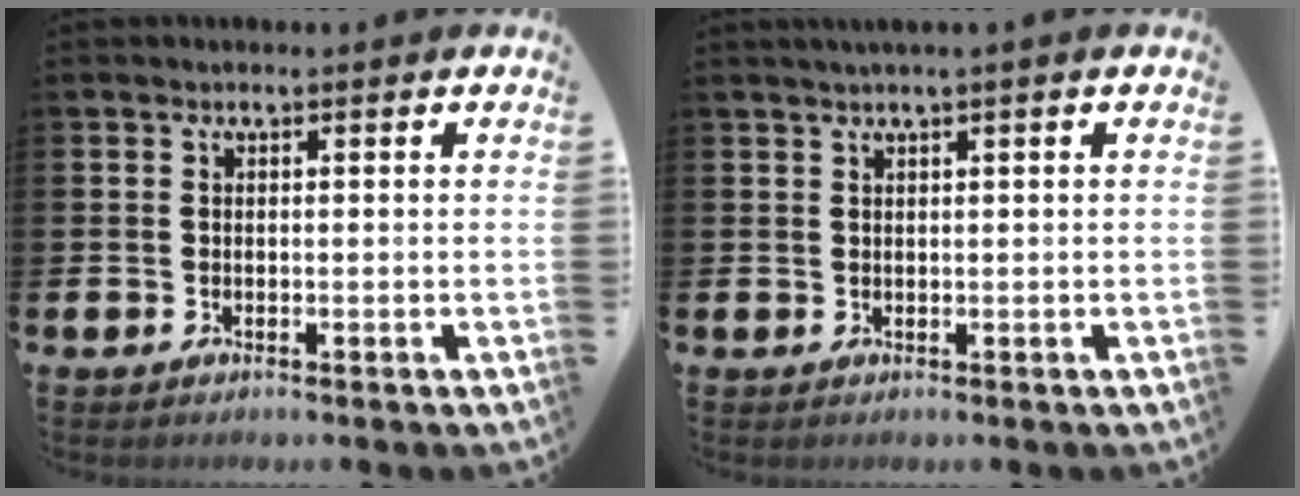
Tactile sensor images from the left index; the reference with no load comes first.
{"total": 1.3, "force": [0.9, -0.2, 0.9], "torque": [-0.017, 0.002, 0.016]}